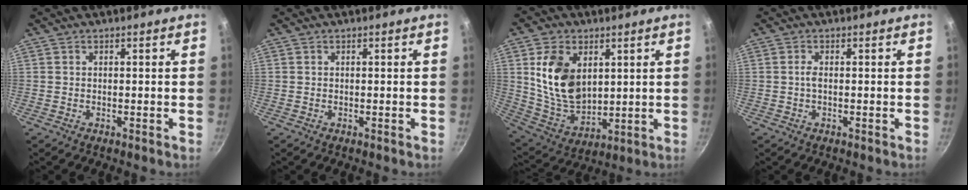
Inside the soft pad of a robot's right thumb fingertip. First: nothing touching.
{"total": 0.0}
{"total": 14.9, "force": [3.8, 10.0, 10.4], "torque": [-0.164, -0.029, 0.086]}
{"total": 1.3, "force": [-0.1, 0.5, 1.2], "torque": [-0.026, 0.003, -0.003]}